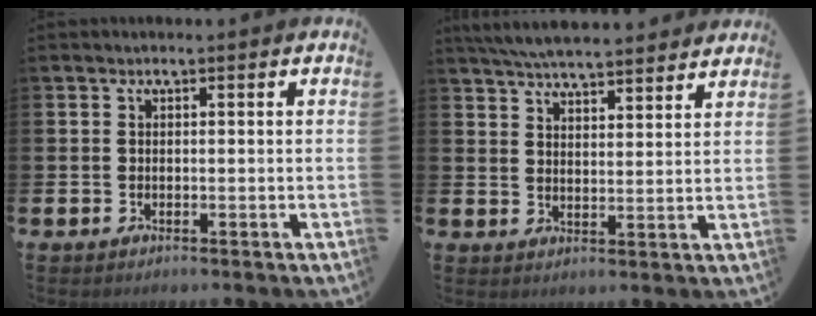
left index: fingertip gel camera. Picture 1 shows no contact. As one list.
[{"total": 6.3, "force": [6.2, 0.5, 1.3], "torque": [-0.035, -0.033, 0.110]}]